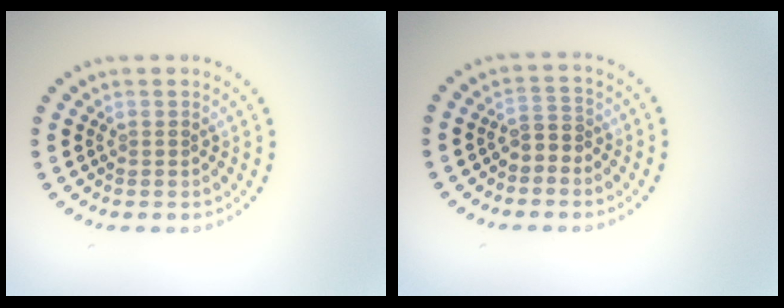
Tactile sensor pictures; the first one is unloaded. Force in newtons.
{"total": 1.7, "press": 1.5, "slide": 0.9}